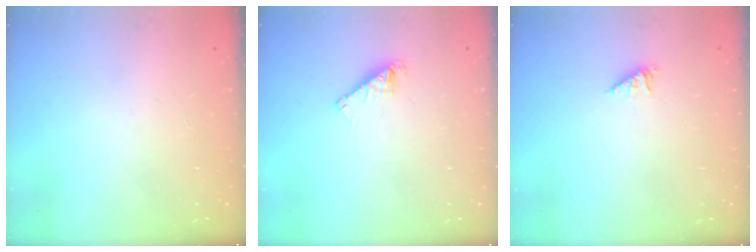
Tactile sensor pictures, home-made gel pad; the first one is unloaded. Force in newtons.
{"total": 2.9, "press": 2.9, "slide": 0.2}
{"total": 1.5, "press": 1.5, "slide": 0.3}